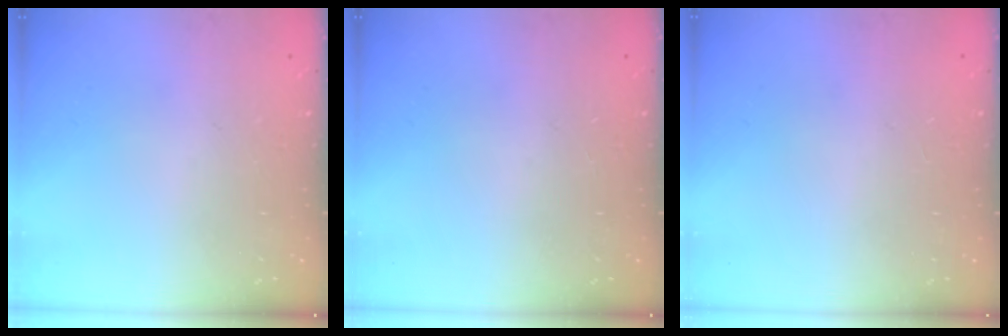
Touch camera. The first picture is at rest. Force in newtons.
{"total": 0.0}
{"total": 1.0, "press": 0.8, "slide": 0.6}